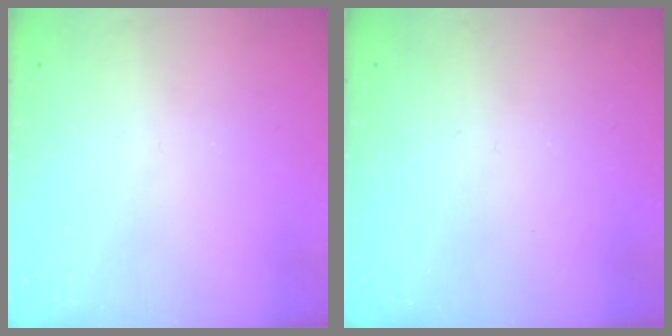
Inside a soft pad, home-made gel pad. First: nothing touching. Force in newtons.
{"total": 0.0}